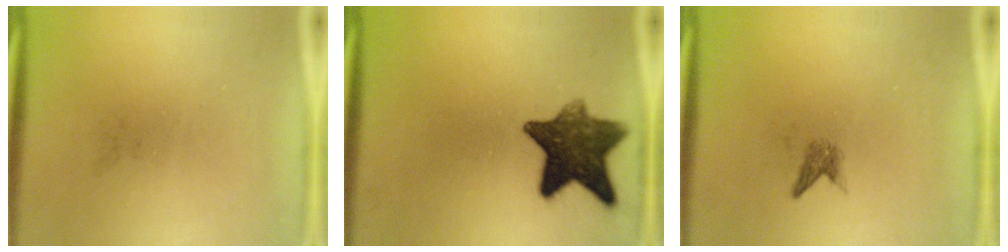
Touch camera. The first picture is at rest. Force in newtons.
{"total": 10.8}
{"total": 1.3}